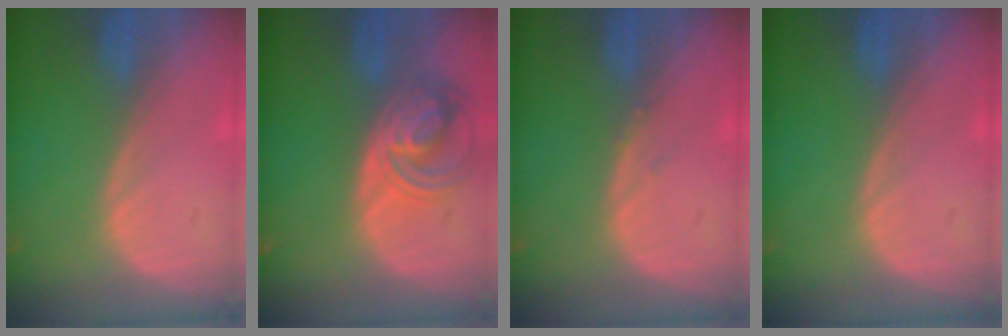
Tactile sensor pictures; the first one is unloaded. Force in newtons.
{"total": 7.8, "press": 6.9, "slide": 3.8}
{"total": 0.6, "press": 0.6, "slide": 0.3}
{"total": 0.0}